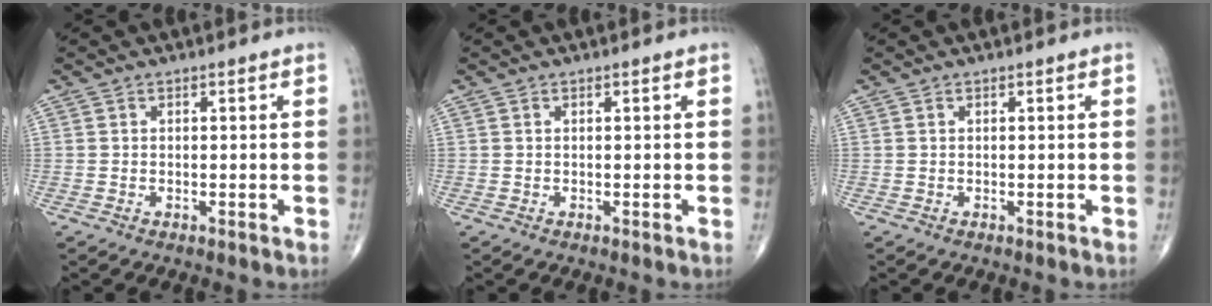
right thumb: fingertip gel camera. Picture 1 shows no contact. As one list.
[{"total": 0.0}, {"total": 0.0}]